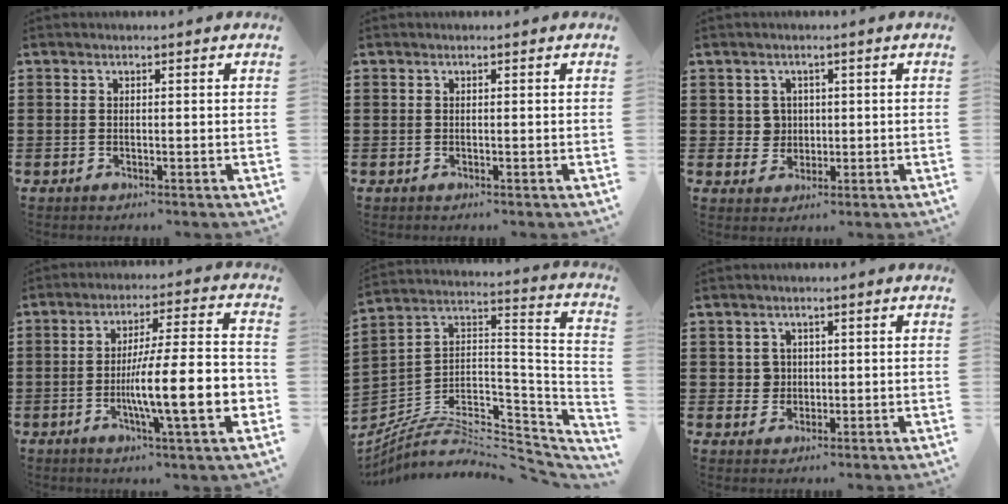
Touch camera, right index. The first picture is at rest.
{"total": 0.0}
{"total": 3.0, "force": [0.4, 2.8, 0.9], "torque": [-0.030, 0.010, 0.007]}
{"total": 14.5, "force": [-3.7, 2.5, 13.8], "torque": [-0.223, -0.016, -0.072]}
{"total": 6.5, "force": [-4.9, 2.6, 3.4], "torque": [-0.071, -0.013, -0.095]}
{"total": 2.4, "force": [0.3, 2.3, 0.6], "torque": [-0.022, 0.009, 0.004]}